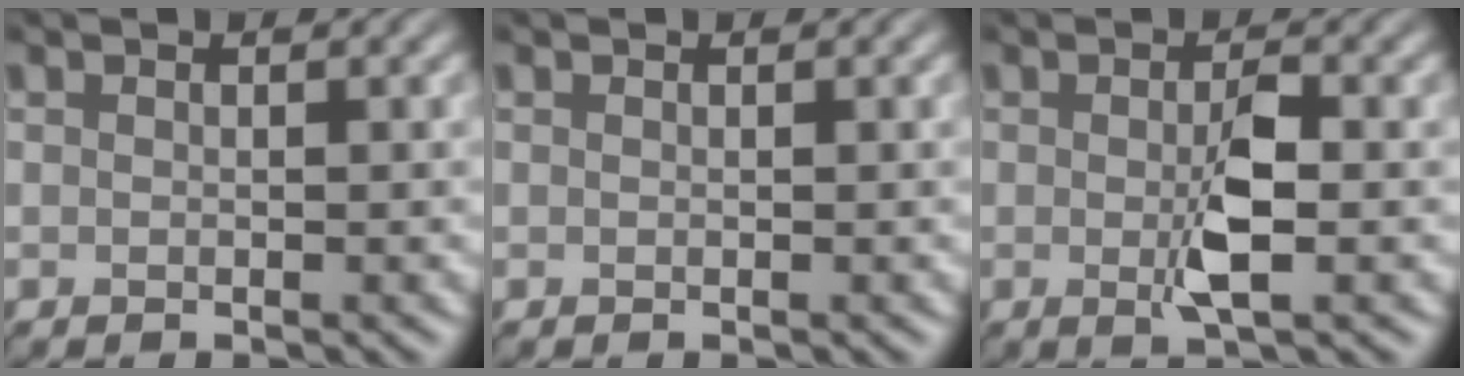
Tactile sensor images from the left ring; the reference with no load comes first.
{"total": 0.0}
{"total": 3.1, "force": [-0.6, 0.8, 3.0], "torque": [-0.058, -0.001, -0.010]}